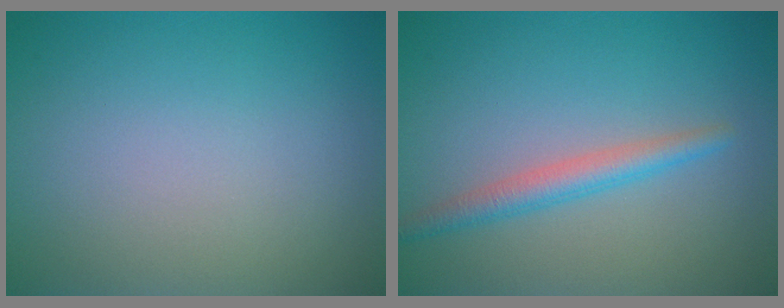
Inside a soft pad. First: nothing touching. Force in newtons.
{"total": 2.5, "press": 2.5, "slide": 0.0}